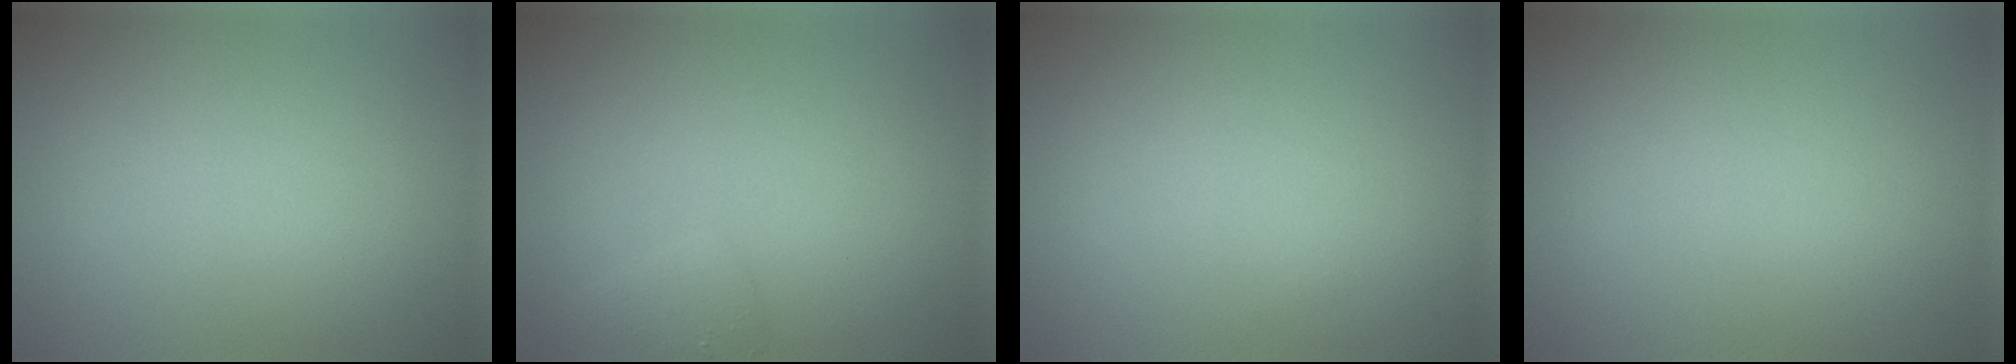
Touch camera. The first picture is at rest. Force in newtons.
{"total": 1.1, "press": 1.1, "slide": 0.1}
{"total": 0.0}
{"total": 0.0}